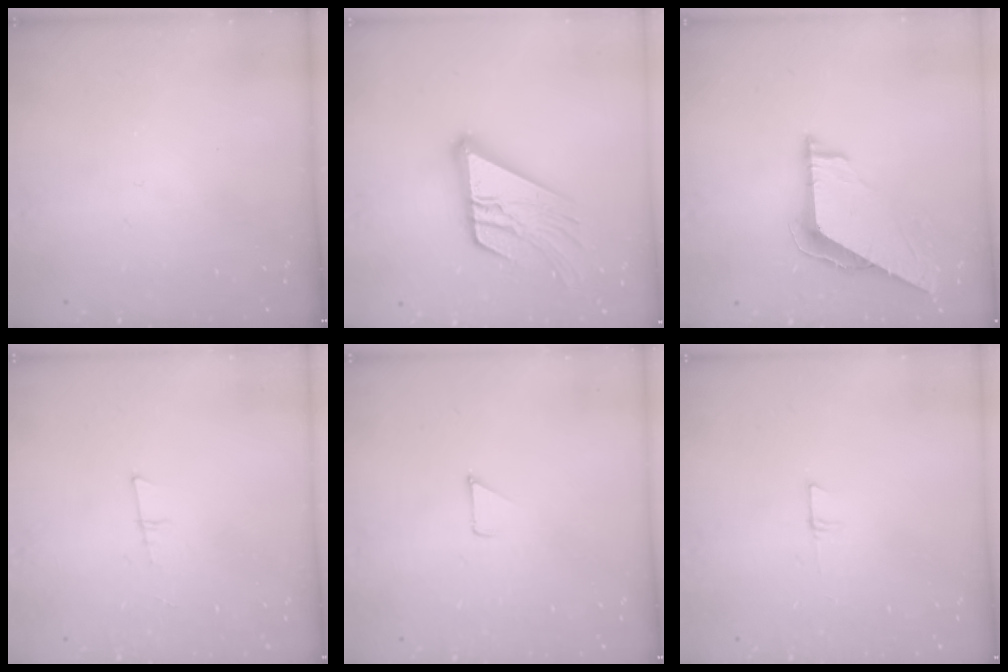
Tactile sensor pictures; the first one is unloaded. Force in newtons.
{"total": 17.5, "press": 17.4, "slide": 1.7}
{"total": 7.6, "press": 7.6, "slide": 0.7}
{"total": 5.6, "press": 4.7, "slide": 2.9}
{"total": 2.9, "press": 2.8, "slide": 0.3}
{"total": 5.1, "press": 5.1, "slide": 0.4}